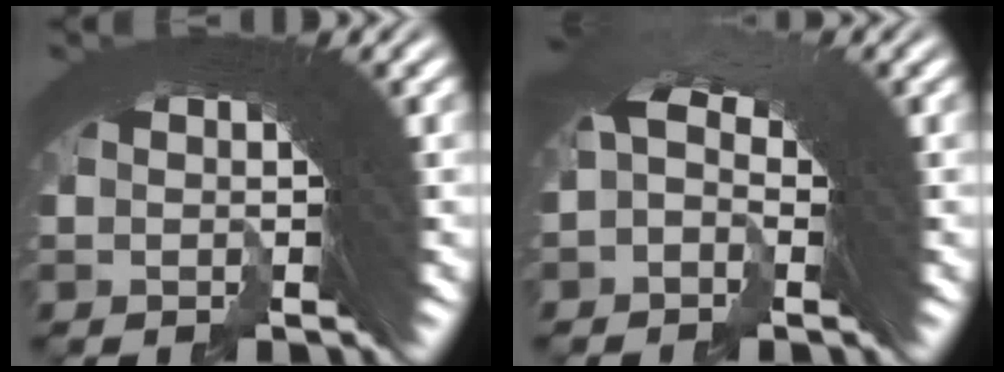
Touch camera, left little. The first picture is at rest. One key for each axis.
{"total": 2.5, "fx": 0.3, "fy": 2.4, "fz": 0.8, "tx": -0.011, "ty": 0.007, "tz": -0.005}